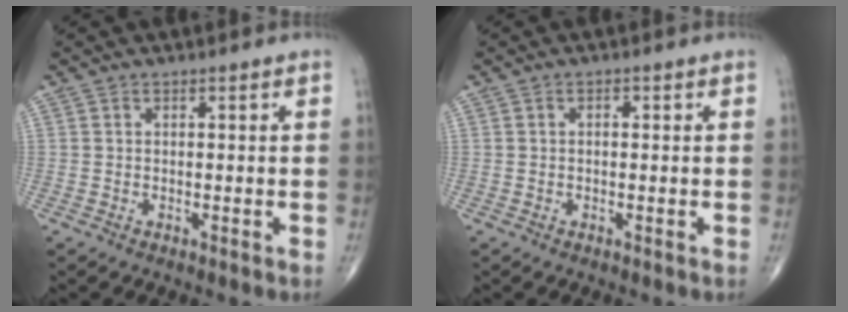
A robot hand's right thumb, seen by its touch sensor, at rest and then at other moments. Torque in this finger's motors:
{"motor_torque": [-0.39, 0.39, 0.19, 0.04, 0.01]}